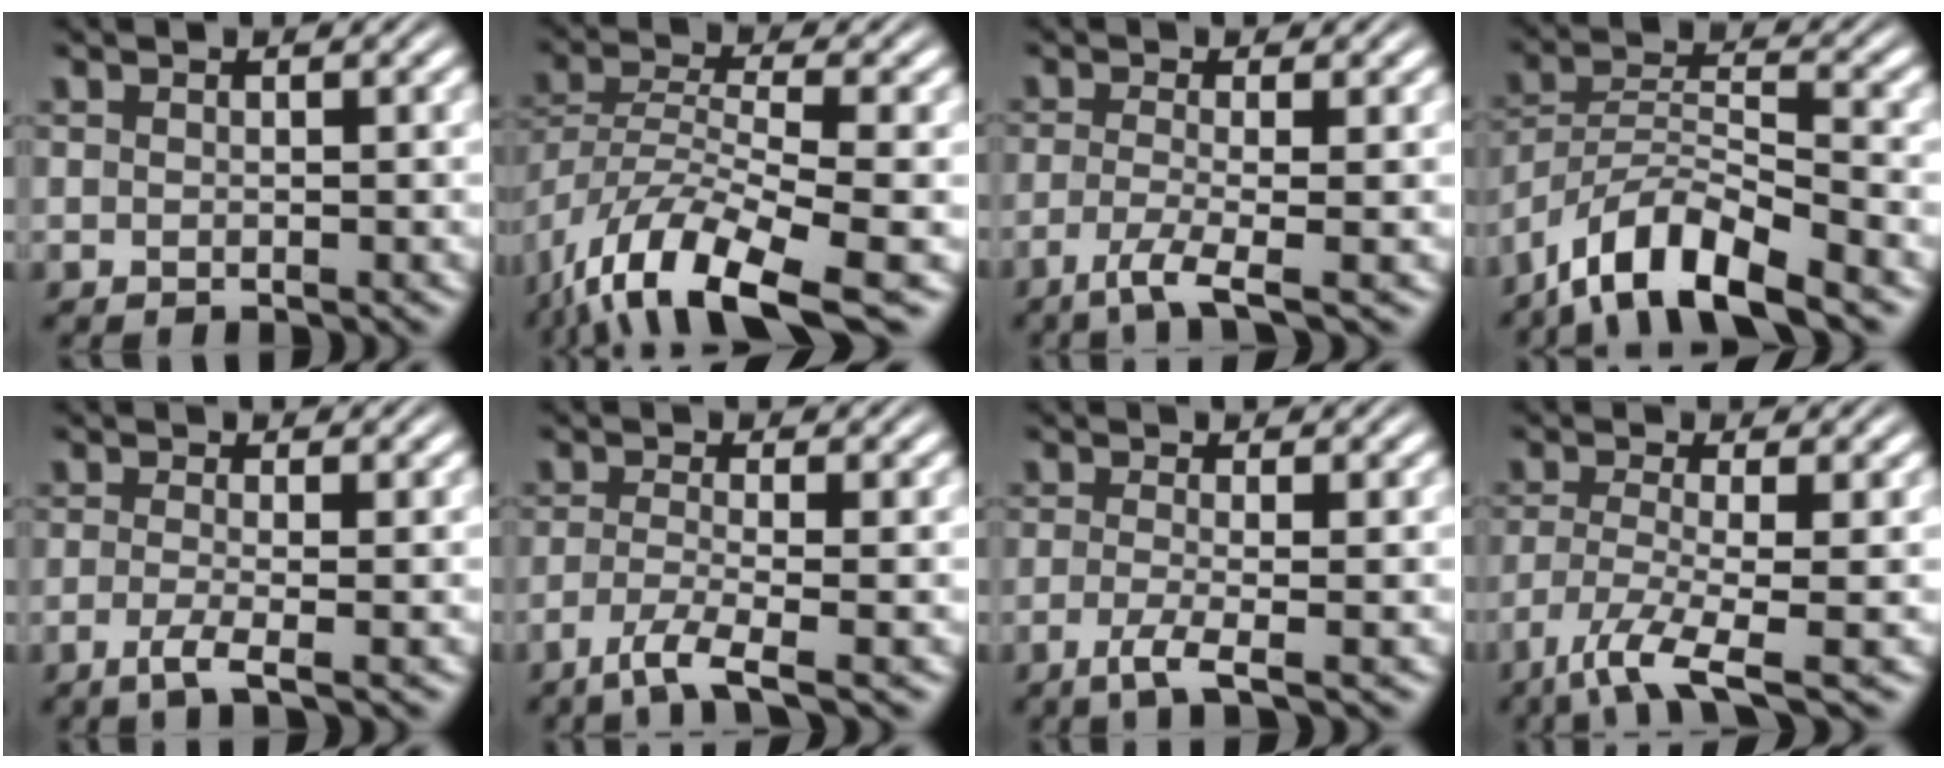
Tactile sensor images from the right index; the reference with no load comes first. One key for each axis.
{"total": 8.9, "fx": -5.8, "fy": 3.5, "fz": 5.8, "tx": -0.132, "ty": -0.044, "tz": -0.063}
{"total": 3.6, "fx": -2.3, "fy": 0.1, "fz": 2.8, "tx": -0.065, "ty": -0.031, "tz": -0.024}
{"total": 7.8, "fx": -4.1, "fy": 4.3, "fz": 5.1, "tx": -0.111, "ty": -0.035, "tz": -0.053}
{"total": 2.6, "fx": -1.6, "fy": -0.1, "fz": 2.0, "tx": -0.051, "ty": -0.022, "tz": -0.019}
{"total": 4.0, "fx": -2.8, "fy": 0.3, "fz": 3.0, "tx": -0.066, "ty": -0.029, "tz": -0.030}
{"total": 2.9, "fx": -1.7, "fy": 0.0, "fz": 2.3, "tx": -0.056, "ty": -0.026, "tz": -0.019}
{"total": 6.1, "fx": -3.4, "fy": 1.9, "fz": 4.6, "tx": -0.095, "ty": -0.046, "tz": -0.034}